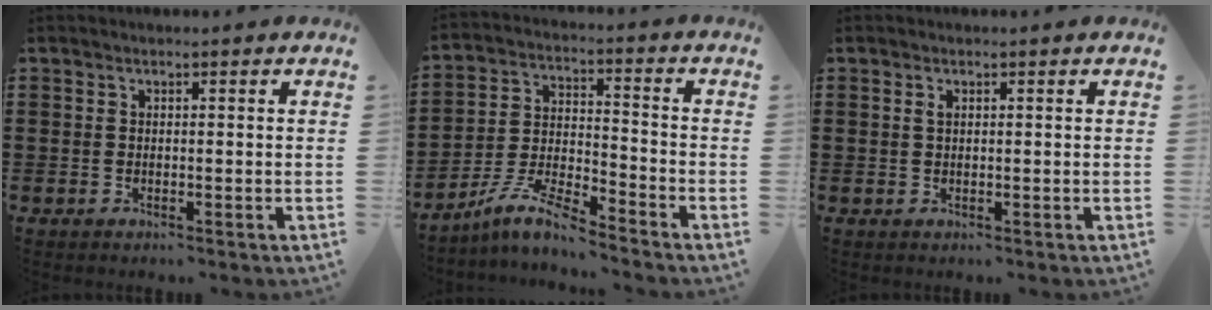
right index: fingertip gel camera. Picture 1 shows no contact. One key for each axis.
{"total": 7.5, "fx": -6.6, "fy": 0.5, "fz": 3.5, "tx": -0.089, "ty": -0.005, "tz": -0.135}
{"total": 0.9, "fx": 0.3, "fy": 0.4, "fz": 0.7, "tx": -0.016, "ty": 0.002, "tz": 0.006}